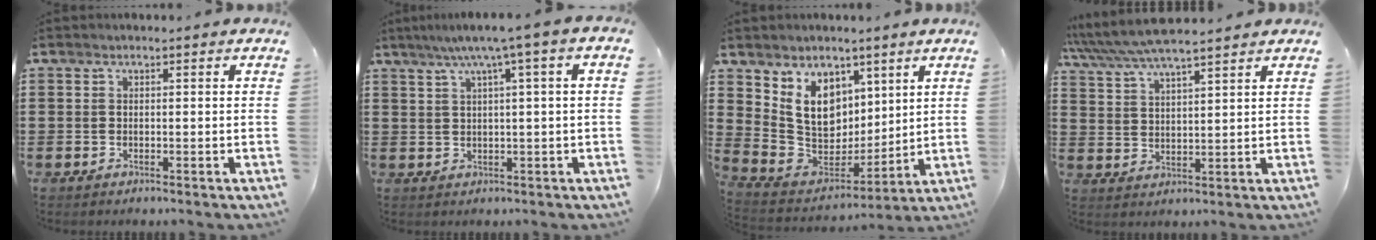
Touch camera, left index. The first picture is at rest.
{"total": 4.5, "force": [1.4, -0.5, 4.2], "torque": [-0.085, -0.006, 0.017]}
{"total": 10.0, "force": [5.0, 7.7, 3.9], "torque": [-0.120, -0.024, 0.103]}
{"total": 5.8, "force": [5.3, 0.3, 2.3], "torque": [-0.062, -0.021, 0.092]}